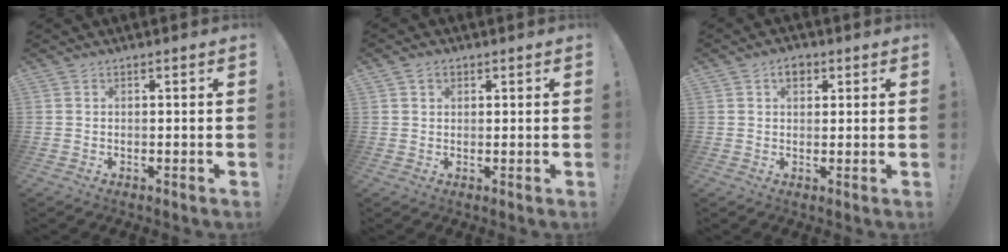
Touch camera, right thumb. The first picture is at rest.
{"total": 2.1, "force": [1.1, 1.6, 0.7], "torque": [-0.004, -0.003, 0.019]}
{"total": 4.0, "force": [1.7, 2.7, 2.4], "torque": [-0.033, 0.005, 0.028]}